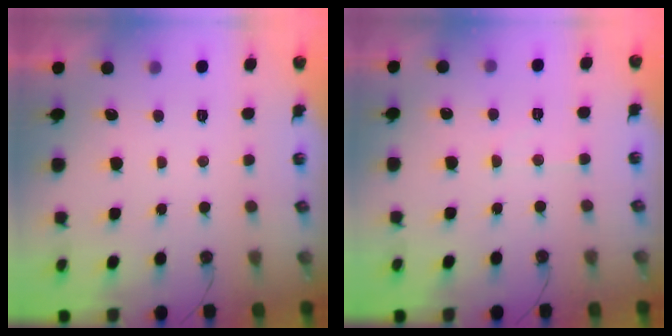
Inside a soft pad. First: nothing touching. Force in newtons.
{"total": 4.0, "press": 3.9, "slide": 0.7}